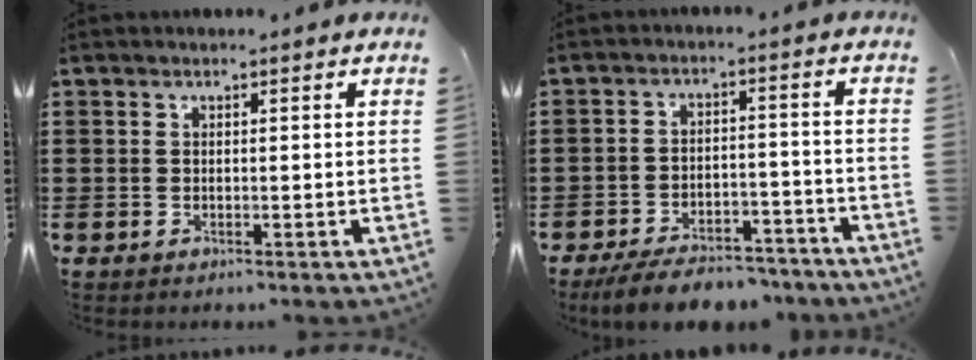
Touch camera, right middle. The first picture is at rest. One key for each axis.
{"total": 6.0, "fx": -5.7, "fy": 1.1, "fz": 1.7, "tx": -0.027, "ty": 0.013, "tz": -0.109}